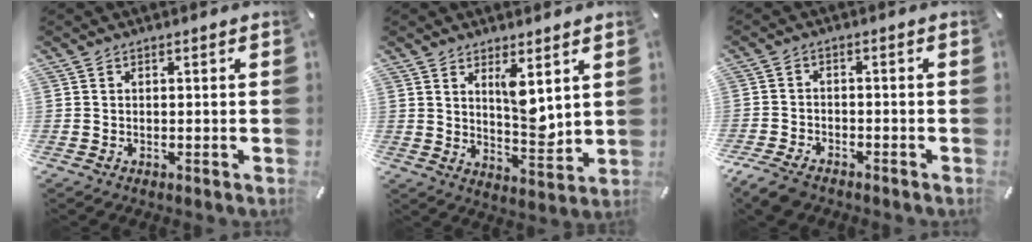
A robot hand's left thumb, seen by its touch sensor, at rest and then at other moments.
{"total": 8.2, "force": [4.6, 3.8, 5.7], "torque": [-0.076, -0.038, 0.077]}
{"total": 4.7, "force": [-3.7, 2.3, 1.9], "torque": [-0.055, 0.012, -0.076]}